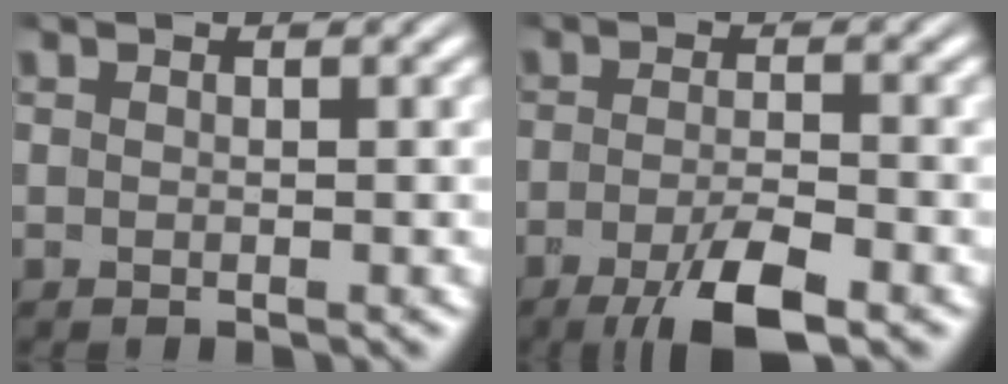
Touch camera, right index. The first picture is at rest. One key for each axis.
{"total": 5.6, "fx": -3.2, "fy": 1.9, "fz": 4.2, "tx": -0.071, "ty": -0.015, "tz": -0.051}